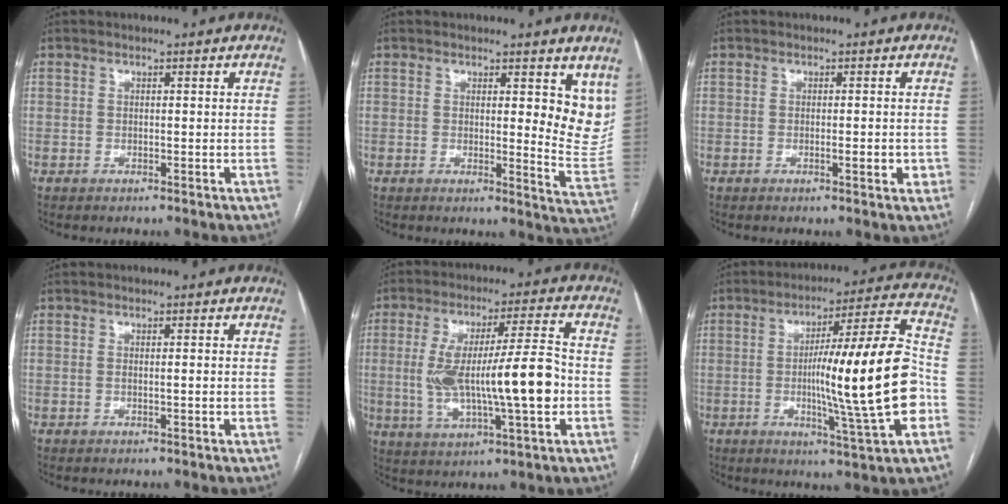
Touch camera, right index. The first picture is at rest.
{"total": 8.2, "force": [4.5, 2.5, 6.4], "torque": [-0.066, -0.032, 0.044]}
{"total": 2.1, "force": [-0.5, 0.5, 1.9], "torque": [-0.032, 0.001, -0.005]}
{"total": 0.8, "force": [-0.1, 0.0, 0.8], "torque": [-0.015, 0.002, 0.003]}
{"total": 15.4, "force": [-1.6, 2.2, 15.2], "torque": [-0.281, 0.016, -0.018]}
{"total": 18.9, "force": [-3.3, -0.3, 18.6], "torque": [-0.288, 0.000, -0.054]}